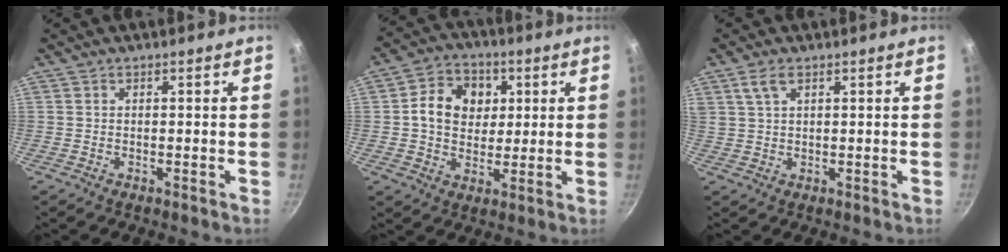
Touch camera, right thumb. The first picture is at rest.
{"total": 10.7, "force": [2.2, 8.7, 5.8], "torque": [-0.069, 0.005, 0.026]}
{"total": 3.5, "force": [1.8, 1.7, 2.4], "torque": [-0.043, -0.001, 0.039]}